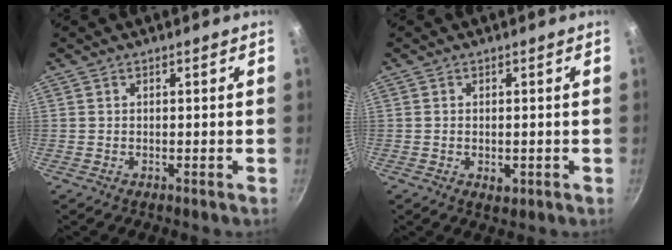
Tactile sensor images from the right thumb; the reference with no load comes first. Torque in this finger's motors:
{"motor_torque": [-0.21, 0.17, -0.04, 0.76, -0.01]}